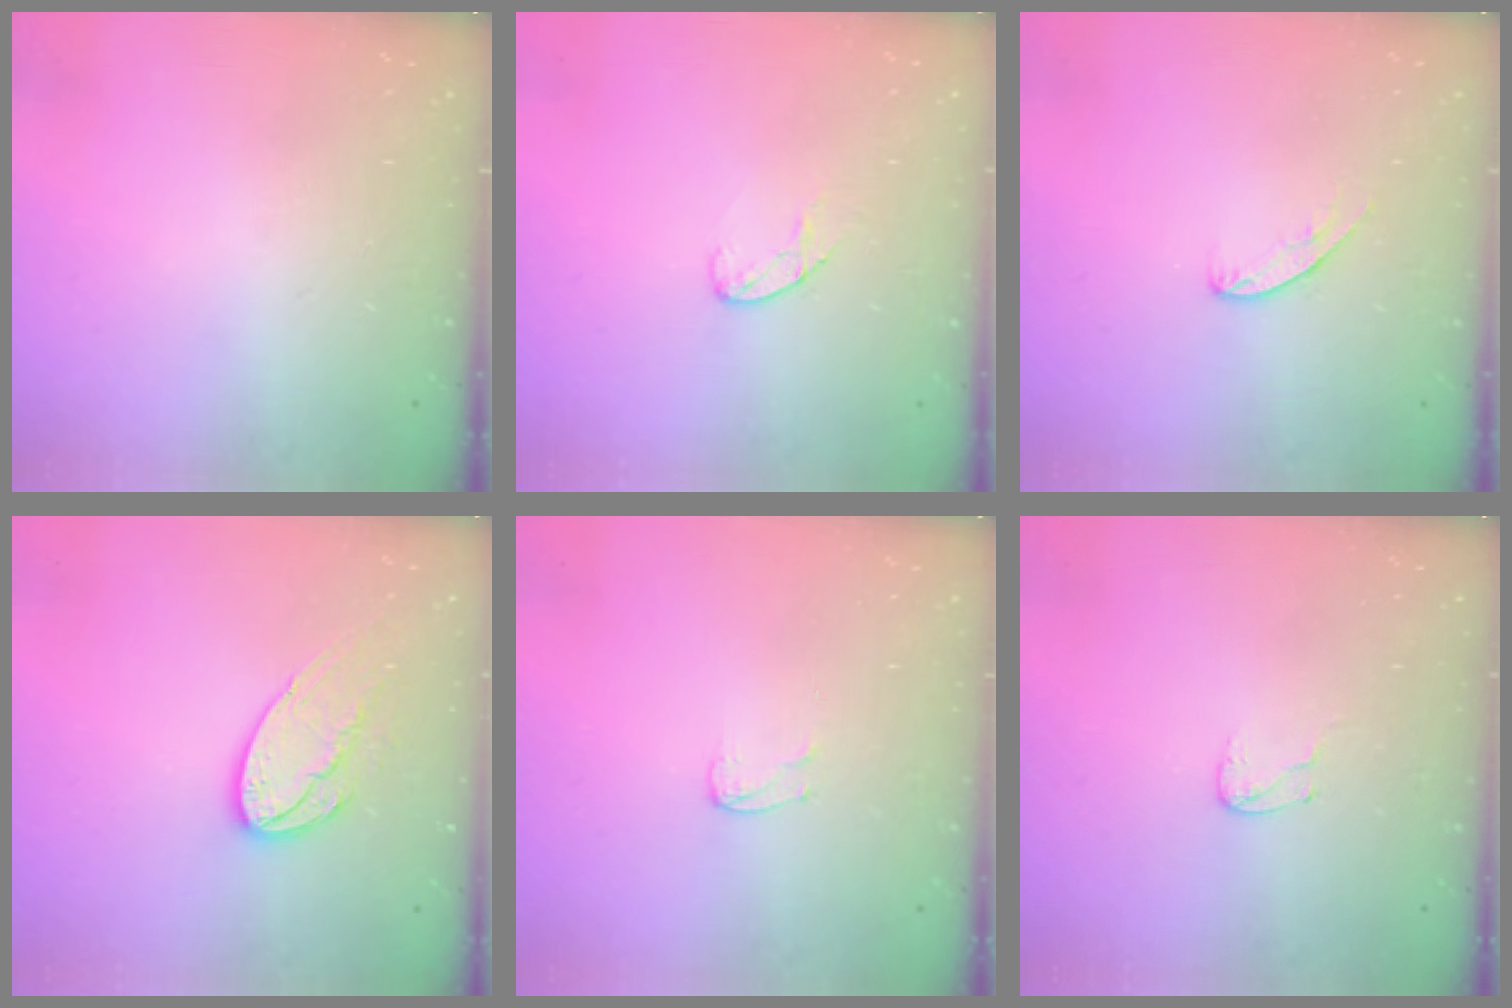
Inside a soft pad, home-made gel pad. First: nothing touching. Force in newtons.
{"total": 6.0, "press": 6.0, "slide": 0.4}
{"total": 6.0, "press": 6.0, "slide": 0.4}
{"total": 12.3, "press": 12.2, "slide": 1.0}
{"total": 3.7, "press": 3.7, "slide": 0.3}
{"total": 4.1, "press": 4.1, "slide": 0.4}